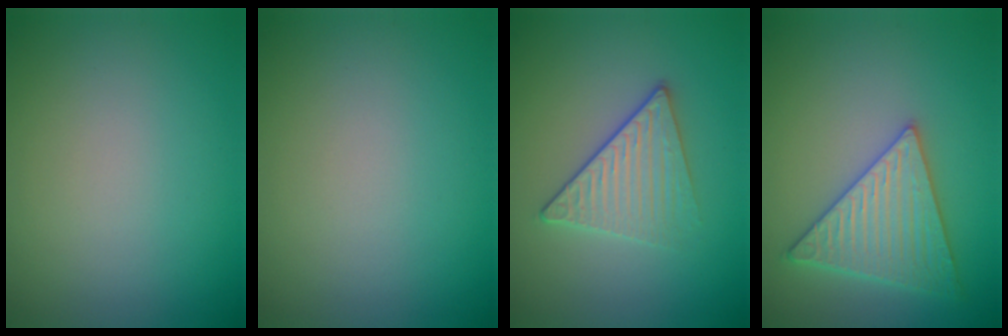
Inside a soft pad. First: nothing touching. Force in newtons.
{"total": 0.0}
{"total": 3.2, "press": 3.0, "slide": 1.2}
{"total": 5.3, "press": 4.7, "slide": 2.3}